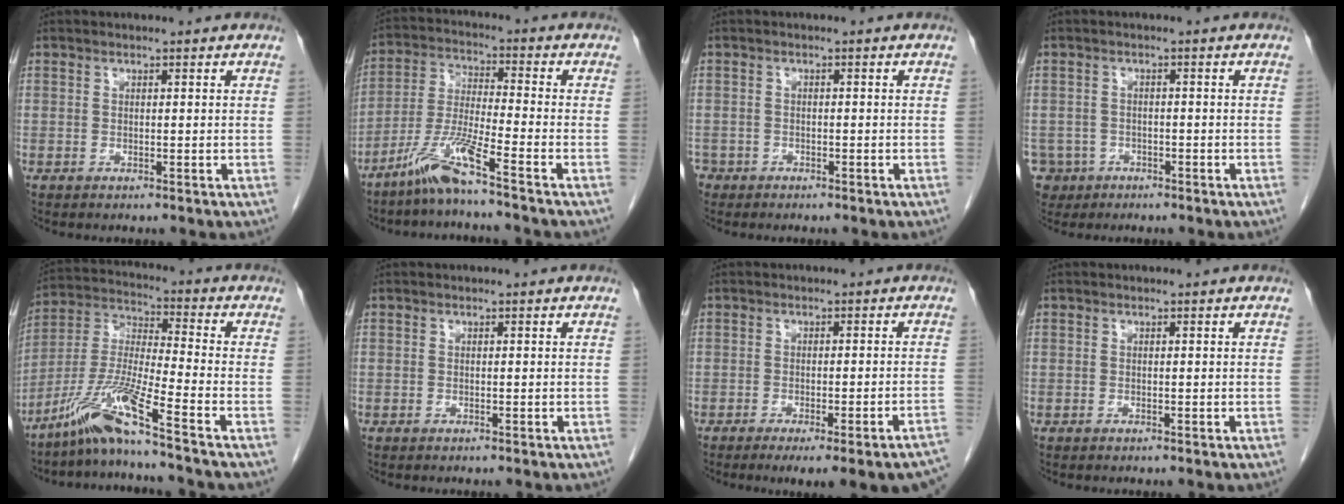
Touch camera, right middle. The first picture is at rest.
{"total": 8.2, "force": [-5.9, -0.9, 5.6], "torque": [-0.119, -0.022, -0.122]}
{"total": 2.7, "force": [-2.0, 1.8, 0.2], "torque": [-0.005, 0.002, -0.037]}
{"total": 5.4, "force": [-2.9, 4.5, 0.3], "torque": [-0.010, 0.005, -0.045]}
{"total": 10.3, "force": [-7.5, -1.6, 6.9], "torque": [-0.148, -0.015, -0.146]}
{"total": 0.0}
{"total": 13.7, "force": [-11.5, 0.8, 7.4], "torque": [-0.037, -0.002, -0.134]}
{"total": 0.0}